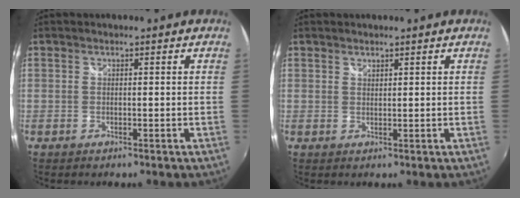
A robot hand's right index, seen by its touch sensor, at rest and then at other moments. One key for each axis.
{"total": 0.9, "fx": 0.9, "fy": 0.3, "fz": 0.1, "tx": 0.000, "ty": 0.000, "tz": 0.016}